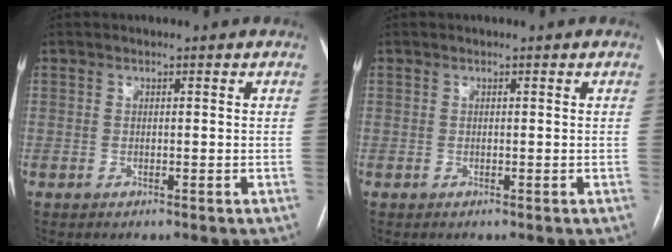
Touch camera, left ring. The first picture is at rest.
{"total": 0.0}